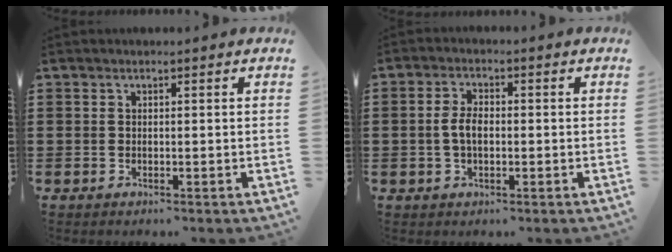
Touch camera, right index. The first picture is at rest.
{"total": 3.8, "force": [-0.3, 2.0, 3.2], "torque": [-0.075, 0.000, -0.012]}